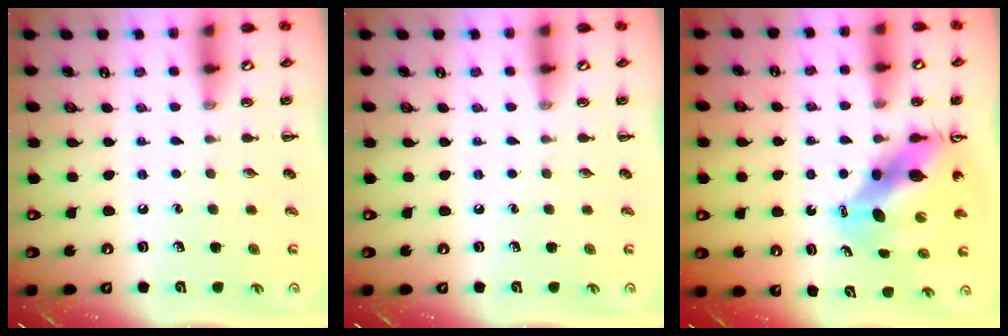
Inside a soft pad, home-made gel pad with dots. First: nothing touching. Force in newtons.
{"total": 0.0}
{"total": 10.6, "press": 10.2, "slide": 3.0}